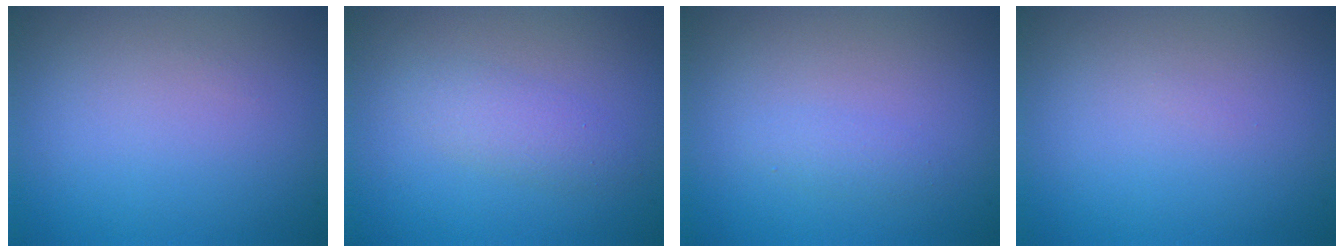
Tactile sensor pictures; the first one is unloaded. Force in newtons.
{"total": 2.0, "press": 2.0, "slide": 0.2}
{"total": 0.9, "press": 0.9, "slide": 0.1}
{"total": 0.0}